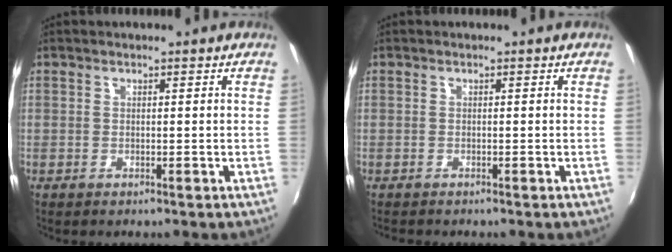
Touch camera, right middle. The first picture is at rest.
{"total": 0.9, "force": [-0.9, 0.2, 0.2], "torque": [-0.007, -0.003, -0.015]}